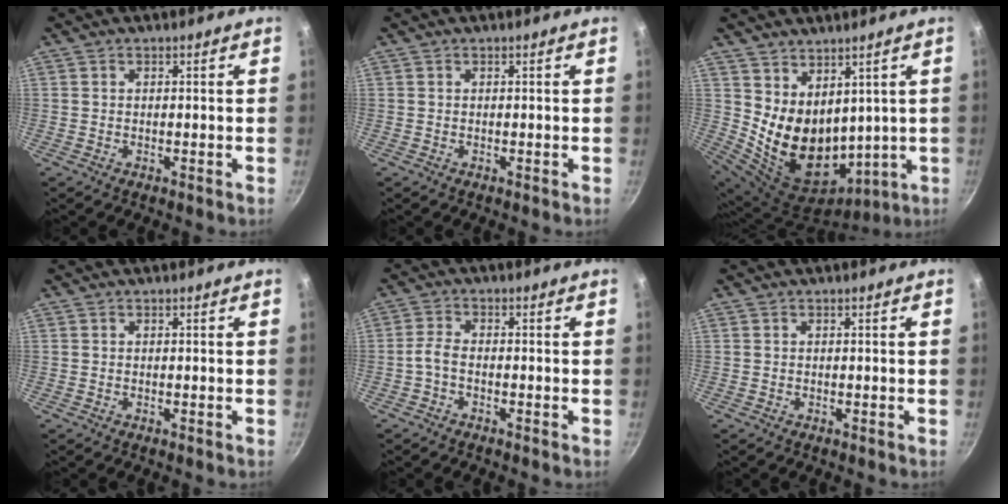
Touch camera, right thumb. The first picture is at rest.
{"total": 0.0}
{"total": 14.9, "force": [3.8, 10.8, 9.5], "torque": [-0.144, -0.047, 0.101]}
{"total": 0.0}
{"total": 2.6, "force": [-1.3, 1.1, 2.0], "torque": [-0.051, 0.016, -0.035]}
{"total": 0.0}